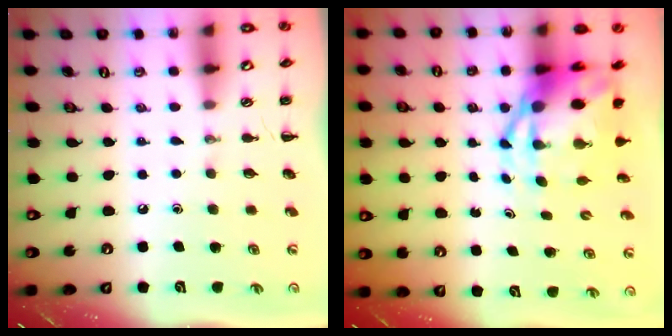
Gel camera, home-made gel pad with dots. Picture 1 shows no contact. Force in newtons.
{"total": 8.8, "press": 8.4, "slide": 2.4}